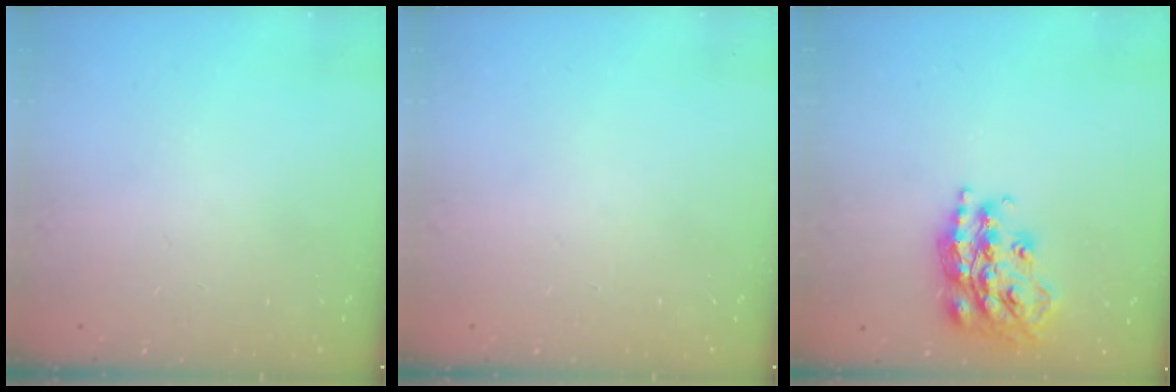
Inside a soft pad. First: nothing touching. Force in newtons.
{"total": 0.0}
{"total": 19.2, "press": 19.2, "slide": 1.3}